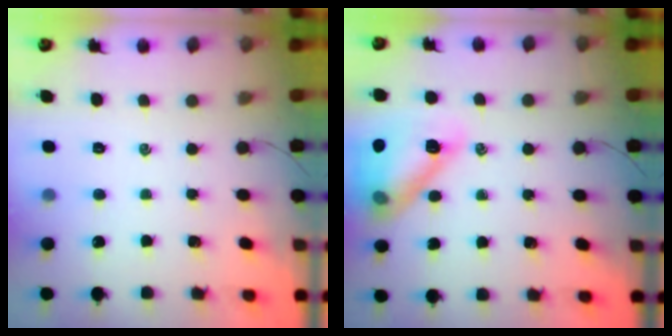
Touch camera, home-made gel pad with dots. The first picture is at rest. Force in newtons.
{"total": 15.6, "press": 15.5, "slide": 1.4}